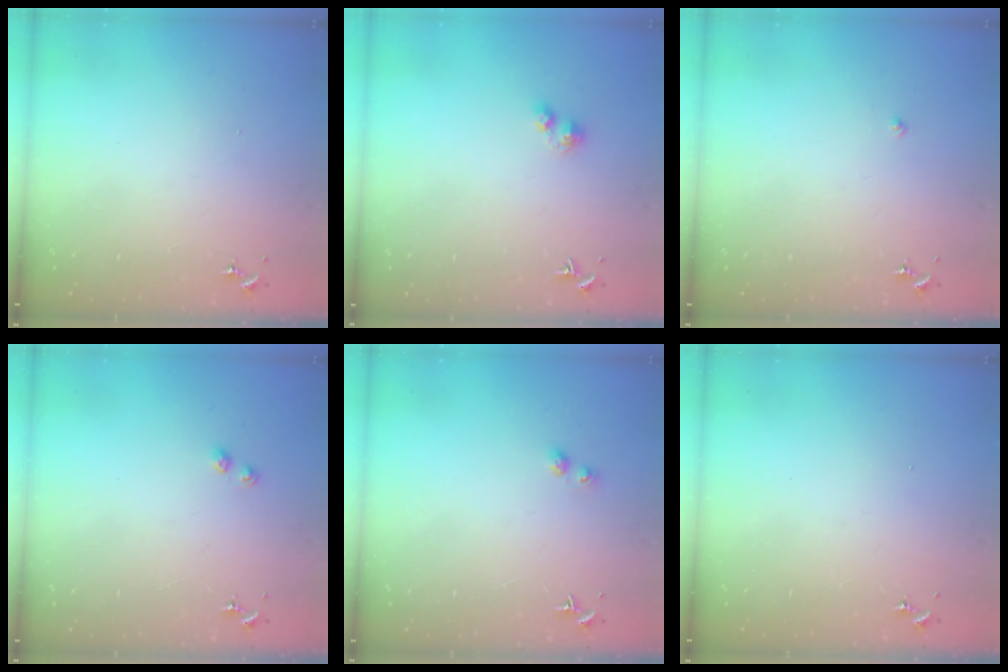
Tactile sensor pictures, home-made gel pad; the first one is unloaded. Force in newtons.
{"total": 4.0, "press": 3.9, "slide": 0.6}
{"total": 1.8, "press": 1.8, "slide": 0.1}
{"total": 2.6, "press": 2.6, "slide": 0.3}
{"total": 2.9, "press": 2.9, "slide": 0.5}
{"total": 0.0}